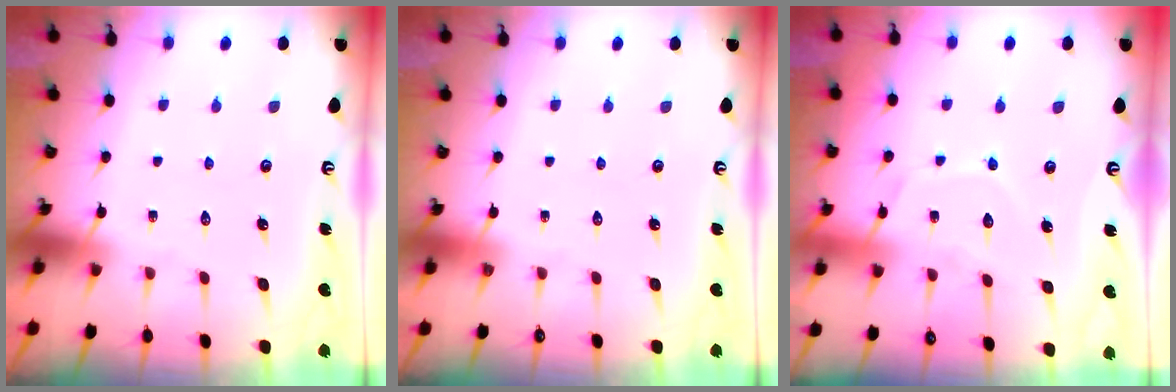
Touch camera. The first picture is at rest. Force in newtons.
{"total": 0.0}
{"total": 9.1, "press": 9.1, "slide": 0.6}